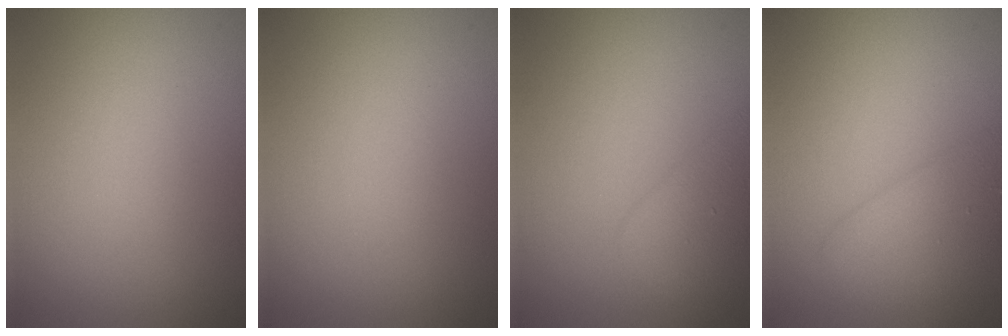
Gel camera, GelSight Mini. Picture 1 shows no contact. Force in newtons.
{"total": 0.0}
{"total": 2.9, "press": 2.9, "slide": 0.3}
{"total": 2.7, "press": 2.7, "slide": 0.1}